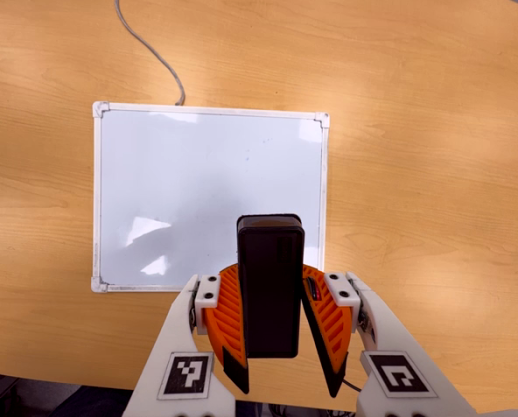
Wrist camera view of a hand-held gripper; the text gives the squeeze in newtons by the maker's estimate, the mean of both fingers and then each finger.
{"total": 6.9, "left": 7.0, "right": 6.8}